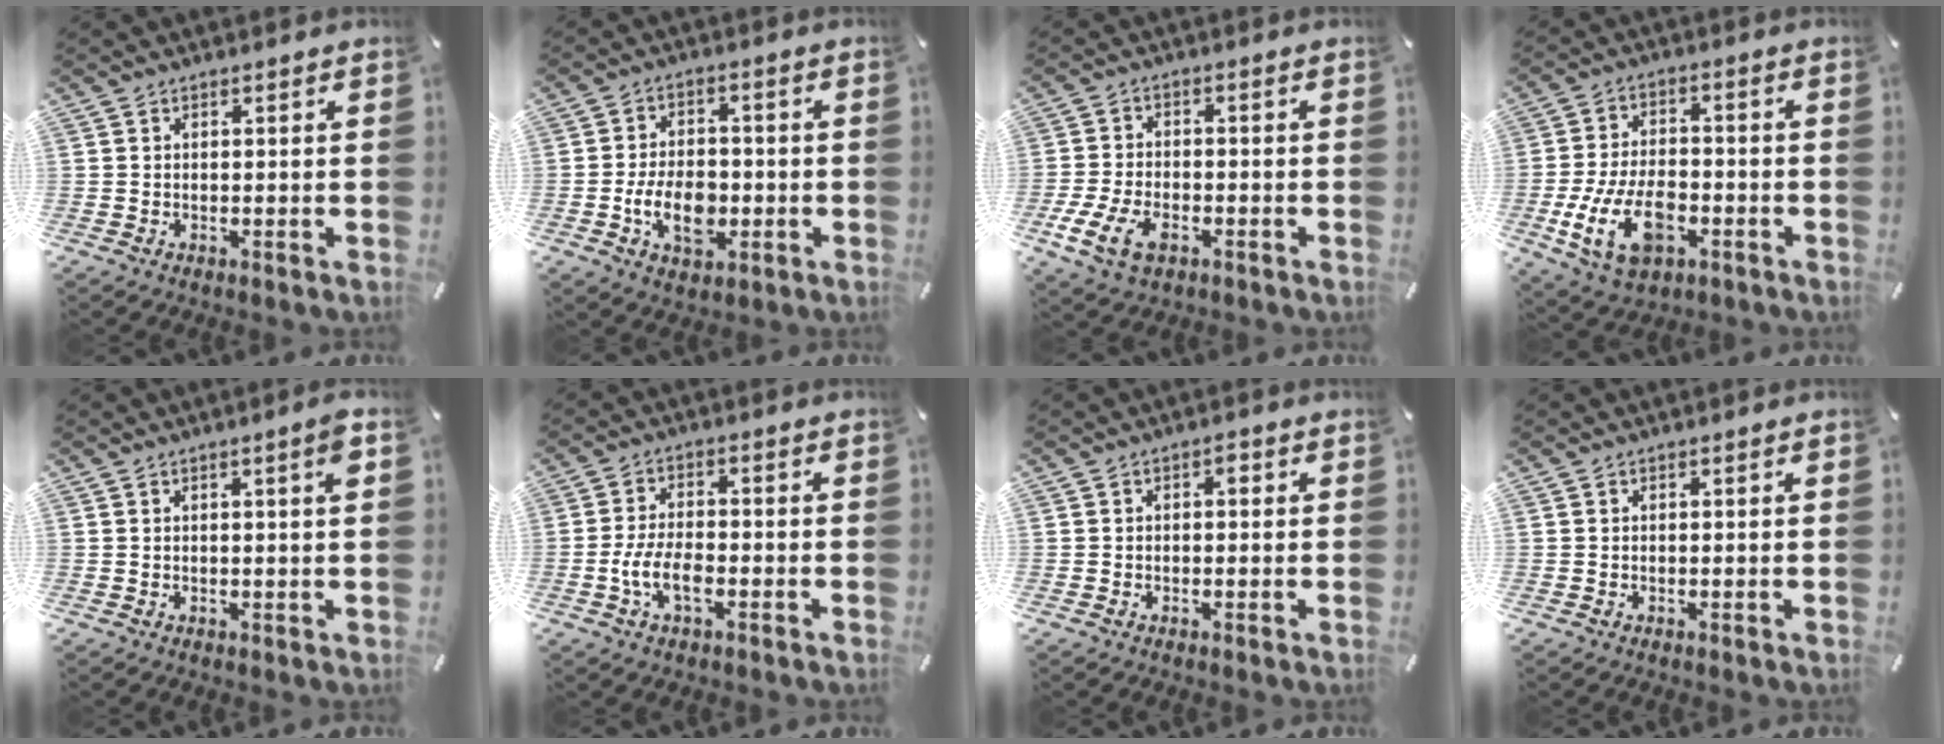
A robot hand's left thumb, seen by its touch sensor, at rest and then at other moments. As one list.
[{"total": 9.7, "force": [-2.5, 6.4, 6.9], "torque": [-0.136, 0.009, -0.043]}, {"total": 8.7, "force": [-3.7, 5.2, 5.9], "torque": [-0.137, 0.005, -0.068]}, {"total": 13.6, "force": [-4.7, 8.2, 9.8], "torque": [-0.199, 0.007, -0.082]}, {"total": 3.4, "force": [1.1, 0.3, 3.2], "torque": [-0.047, -0.006, 0.013]}, {"total": 6.8, "force": [-2.4, 3.1, 5.5], "torque": [-0.115, 0.003, -0.044]}, {"total": 1.6, "force": [-0.1, 0.8, 1.3], "torque": [-0.021, 0.004, -0.007]}, {"total": 0.0}]